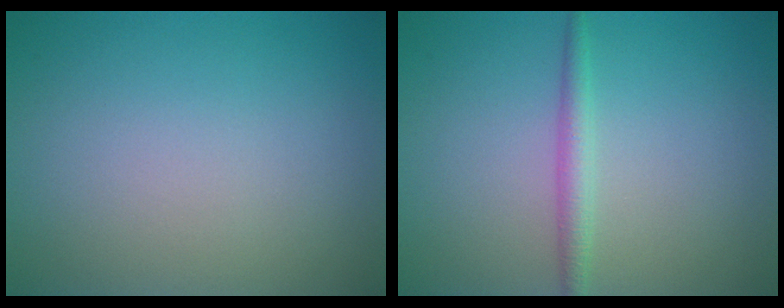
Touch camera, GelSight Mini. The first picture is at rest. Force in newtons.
{"total": 1.8, "press": 1.8, "slide": 0.0}